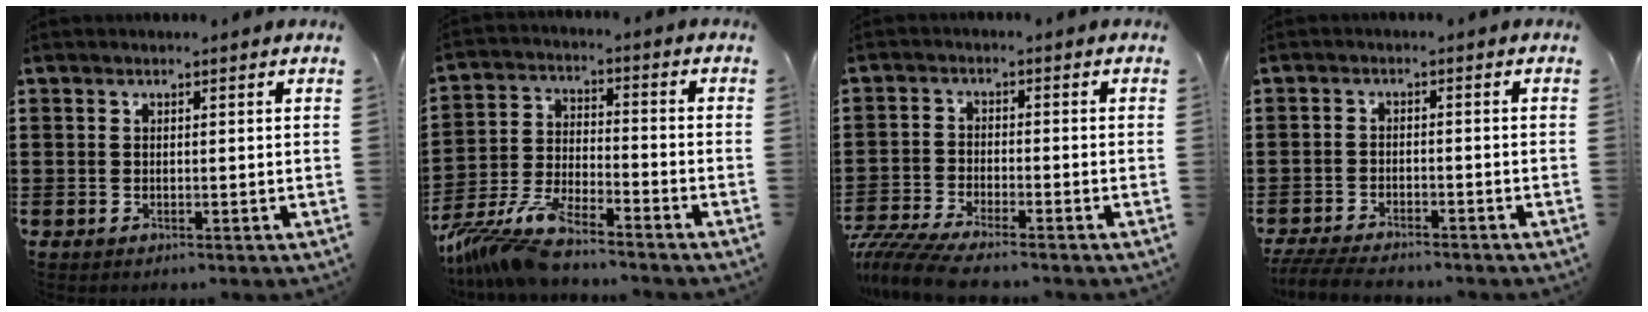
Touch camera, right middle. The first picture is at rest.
{"total": 8.9, "force": [-8.0, 1.1, 3.8], "torque": [-0.097, -0.002, -0.161]}
{"total": 5.6, "force": [-5.3, 0.3, 1.6], "torque": [-0.053, -0.014, -0.112]}
{"total": 4.2, "force": [-4.0, 0.7, 1.0], "torque": [-0.029, -0.007, -0.086]}